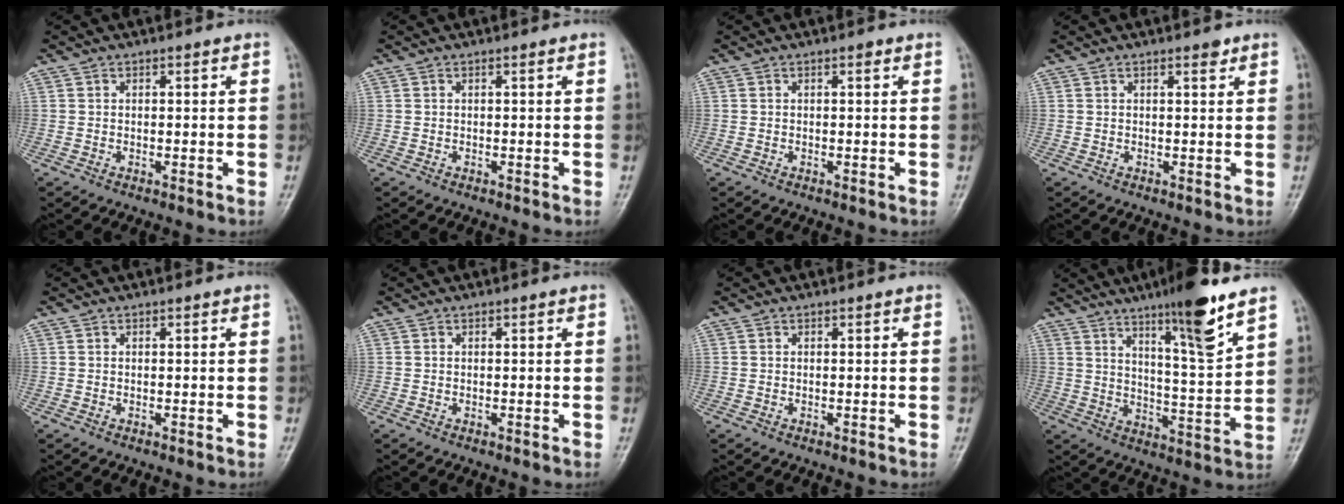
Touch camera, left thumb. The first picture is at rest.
{"total": 0.0}
{"total": 0.5, "force": [0.2, 0.3, 0.3], "torque": [-0.001, 0.001, 0.000]}
{"total": 1.3, "force": [0.9, 0.5, 0.8], "torque": [-0.007, -0.004, 0.011]}
{"total": 0.0}
{"total": 0.0}
{"total": 0.0}
{"total": 13.7, "force": [8.9, 1.5, 10.2], "torque": [-0.155, -0.058, 0.146]}